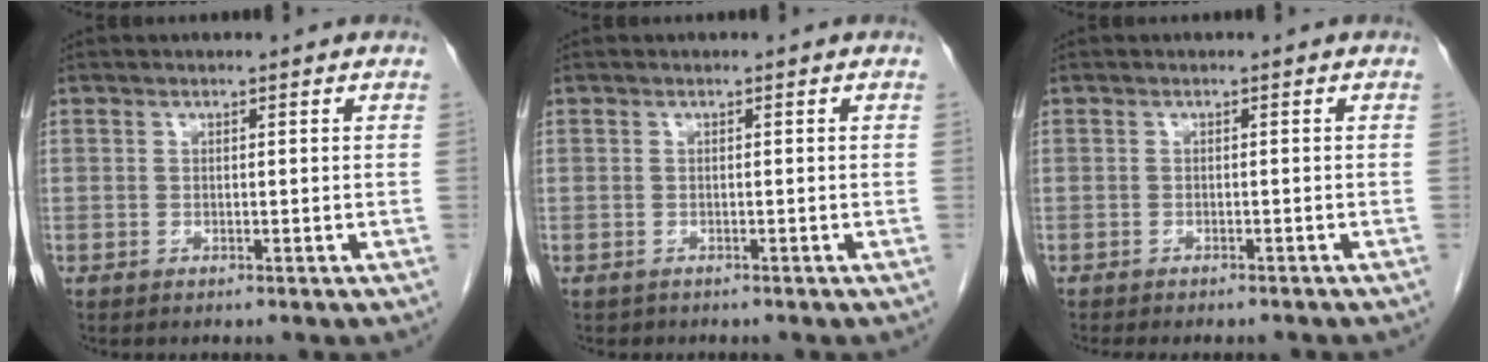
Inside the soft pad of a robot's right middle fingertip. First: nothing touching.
{"total": 0.8, "force": [-0.6, 0.5, 0.0], "torque": [-0.013, 0.001, -0.010]}
{"total": 6.3, "force": [-5.6, 1.6, 2.4], "torque": [-0.024, -0.004, -0.070]}